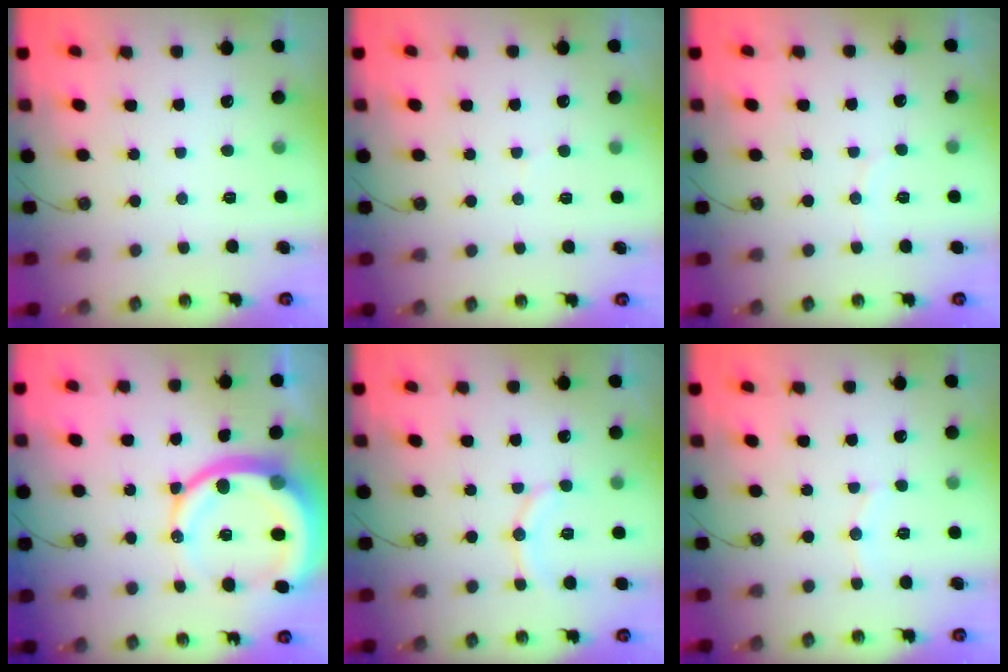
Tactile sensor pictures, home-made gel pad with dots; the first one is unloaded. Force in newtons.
{"total": 4.8, "press": 4.8, "slide": 0.4}
{"total": 1.8, "press": 1.8, "slide": 0.2}
{"total": 16.5, "press": 16.3, "slide": 2.1}
{"total": 9.7, "press": 9.3, "slide": 2.9}
{"total": 5.5, "press": 5.5, "slide": 0.5}